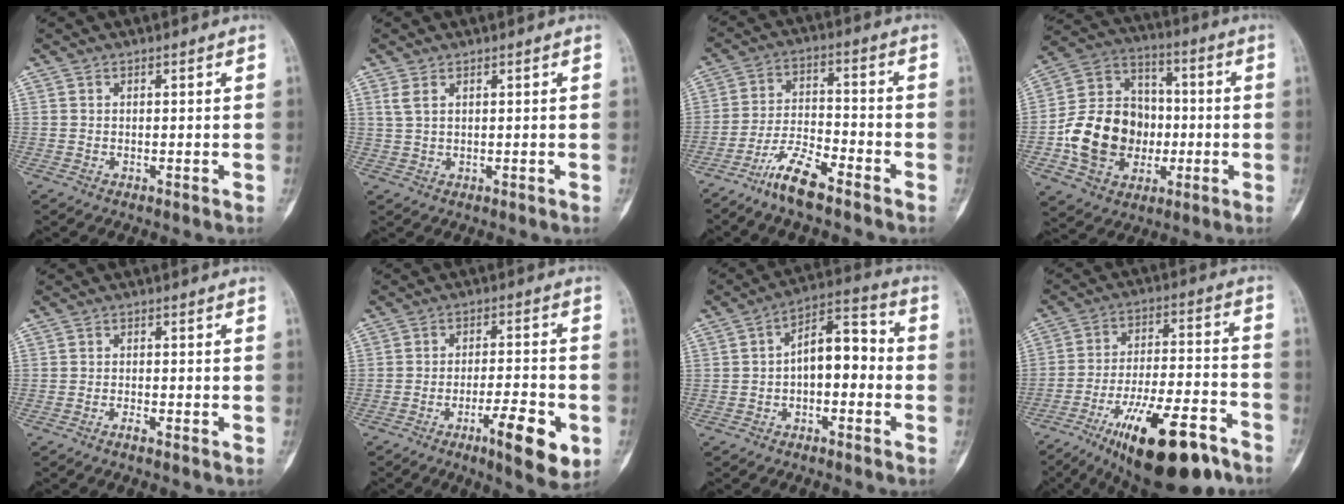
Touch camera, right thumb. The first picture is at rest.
{"total": 2.0, "force": [1.0, 0.8, 1.6], "torque": [-0.040, 0.005, 0.030]}
{"total": 8.8, "force": [-6.5, 2.1, 5.6], "torque": [-0.114, 0.038, -0.128]}
{"total": 18.1, "force": [-3.1, 14.5, 10.3], "torque": [-0.148, 0.036, -0.050]}
{"total": 1.3, "force": [-1.0, 0.2, 0.8], "torque": [-0.019, 0.005, -0.021]}
{"total": 10.8, "force": [-4.6, 2.7, 9.4], "torque": [-0.138, 0.016, -0.067]}
{"total": 9.5, "force": [-1.3, 5.2, 7.8], "torque": [-0.099, 0.044, -0.035]}
{"total": 22.1, "force": [-13.7, 7.0, 15.9], "torque": [-0.236, 0.068, -0.217]}